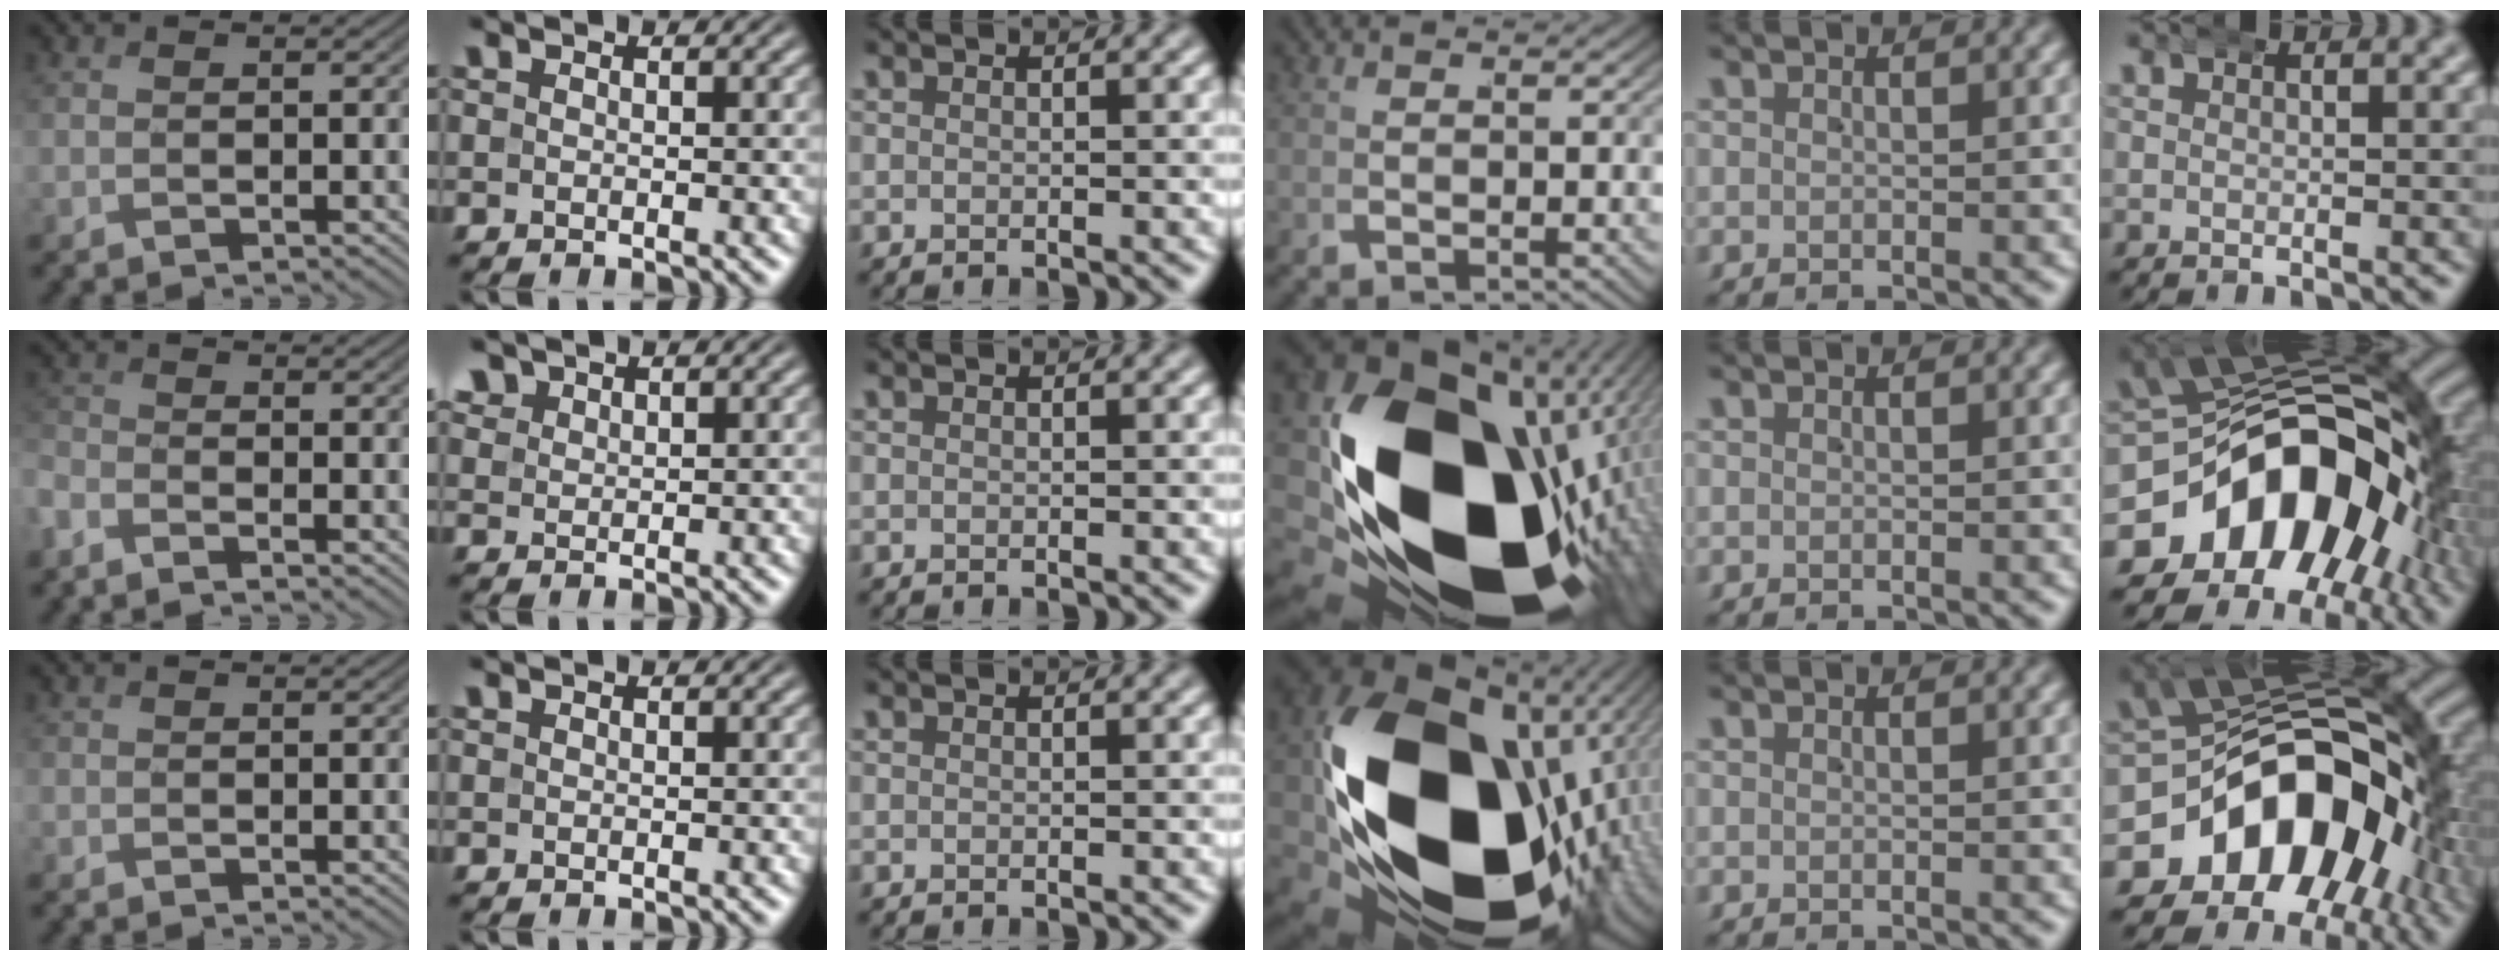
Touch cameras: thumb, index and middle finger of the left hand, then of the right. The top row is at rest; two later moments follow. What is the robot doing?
{"motion": "wrap", "object": "arm wrap"}